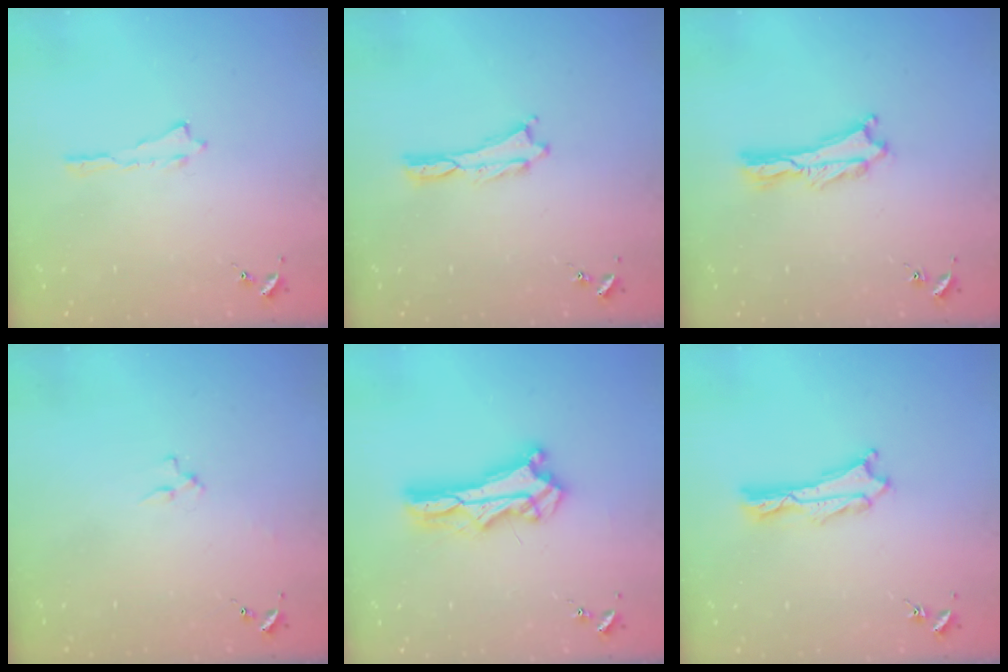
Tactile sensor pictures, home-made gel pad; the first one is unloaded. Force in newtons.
{"total": 0.0}
{"total": 1.2, "press": 1.1, "slide": 0.3}
{"total": 2.3, "press": 2.3, "slide": 0.3}
{"total": 8.1, "press": 8.0, "slide": 0.6}
{"total": 1.2, "press": 1.2, "slide": 0.2}